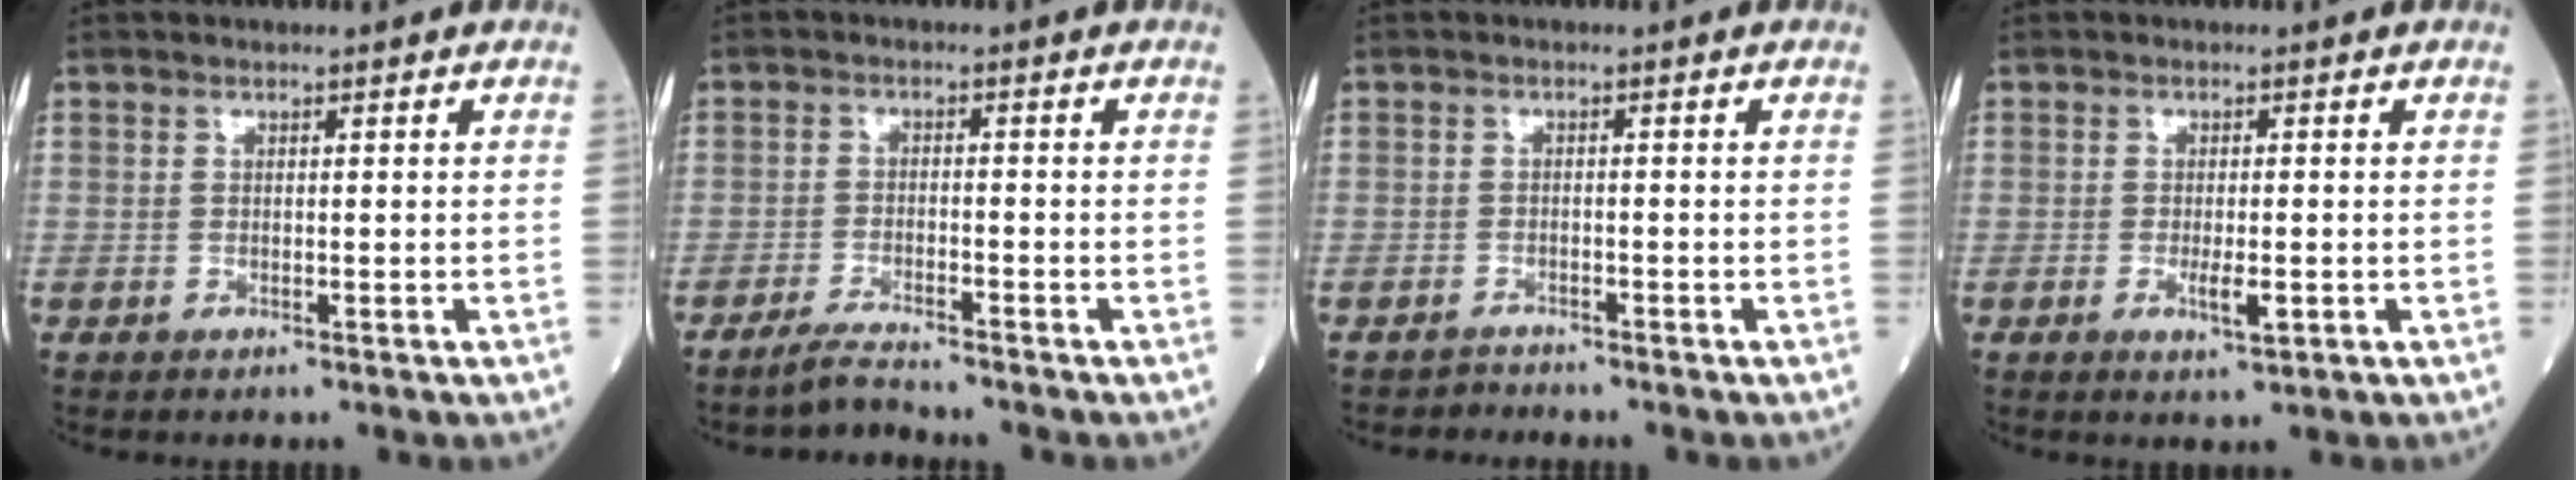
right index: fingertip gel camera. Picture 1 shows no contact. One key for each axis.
{"total": 3.2, "fx": -3.1, "fy": -0.3, "fz": 0.8, "tx": -0.020, "ty": -0.014, "tz": -0.060}
{"total": 1.4, "fx": -1.2, "fy": 0.1, "fz": -0.7, "tx": 0.017, "ty": -0.006, "tz": -0.025}
{"total": 2.8, "fx": -0.8, "fy": 0.6, "fz": 2.6, "tx": -0.049, "ty": -0.004, "tz": -0.010}